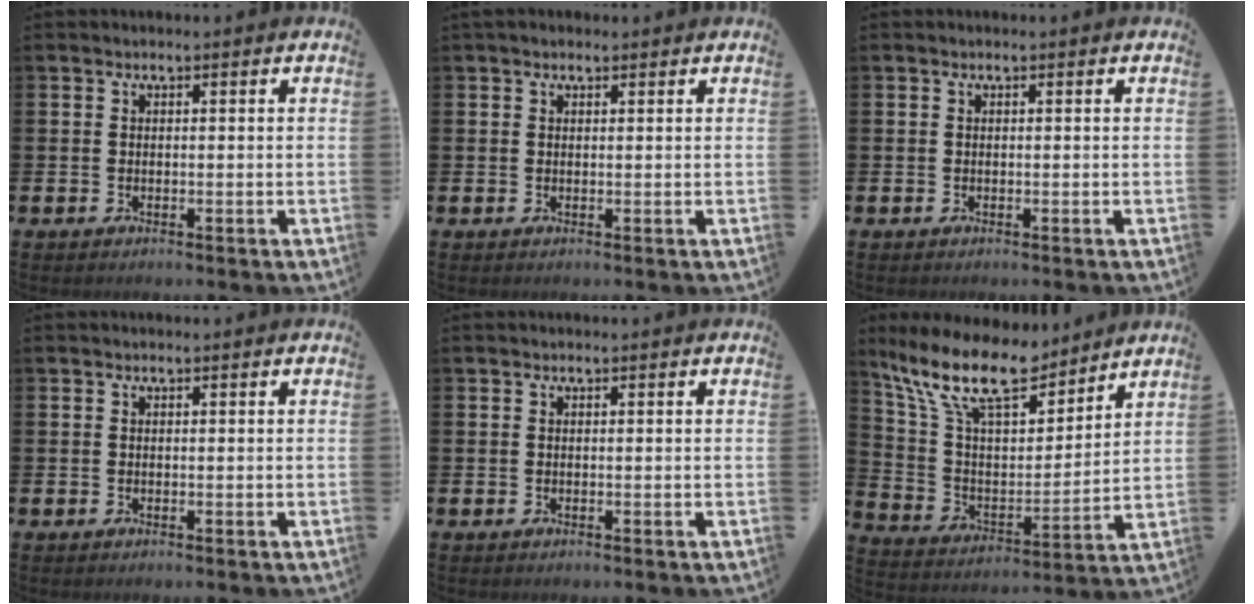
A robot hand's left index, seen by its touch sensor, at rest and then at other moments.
{"total": 0.9, "force": [0.8, 0.5, 0.2], "torque": [0.004, 0.002, 0.011]}
{"total": 0.0}
{"total": 0.0}
{"total": 0.0}
{"total": 13.4, "force": [11.0, 4.2, 6.4], "torque": [-0.167, -0.058, 0.197]}